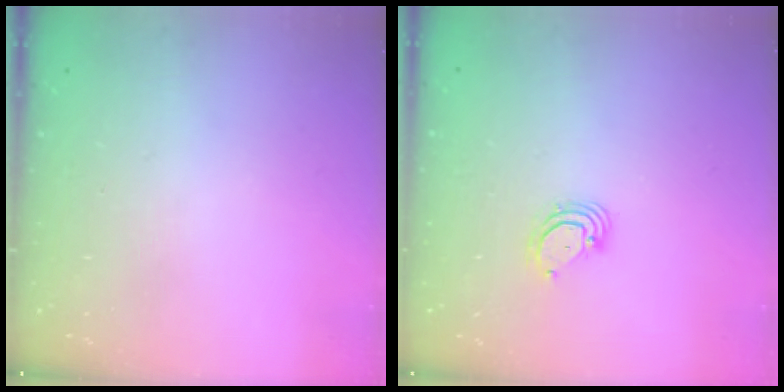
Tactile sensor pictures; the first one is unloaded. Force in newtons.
{"total": 3.7, "press": 3.7, "slide": 0.1}